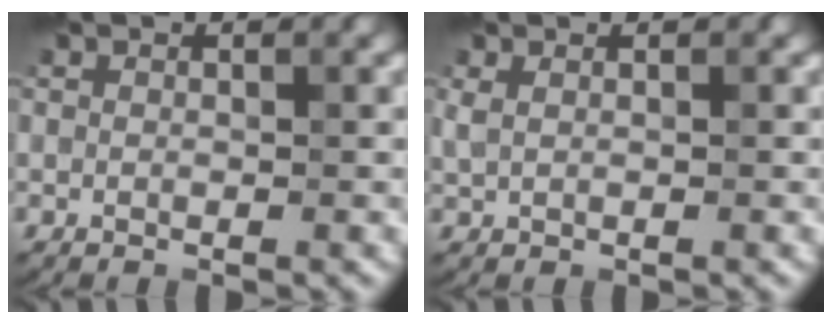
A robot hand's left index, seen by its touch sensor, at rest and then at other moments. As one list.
[{"total": 1.1, "force": [0.6, 0.6, 0.8], "torque": [-0.020, 0.005, 0.011]}]